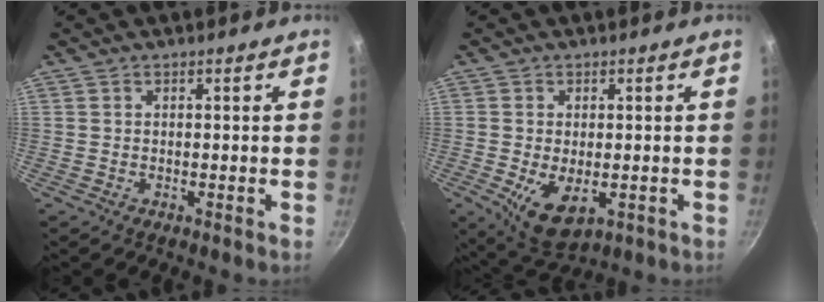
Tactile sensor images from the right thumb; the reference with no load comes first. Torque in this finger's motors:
{"motor_torque": [-0.18, 0.46, 0.42, 0.82, 0.07]}